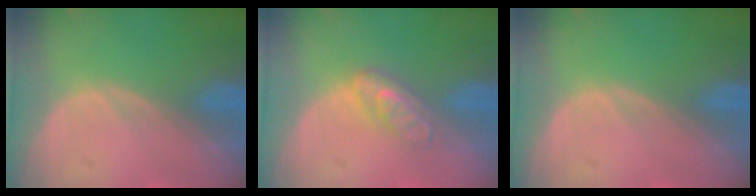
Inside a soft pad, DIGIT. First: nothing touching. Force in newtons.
{"total": 4.8, "press": 4.3, "slide": 2.1}
{"total": 0.0}